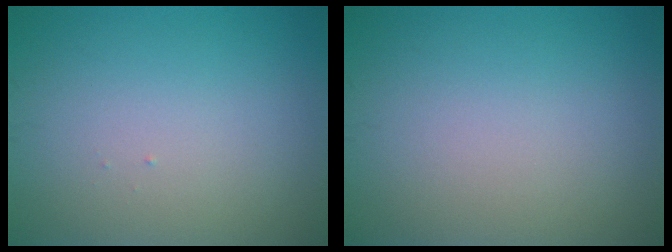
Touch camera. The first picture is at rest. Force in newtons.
{"total": 0.0}